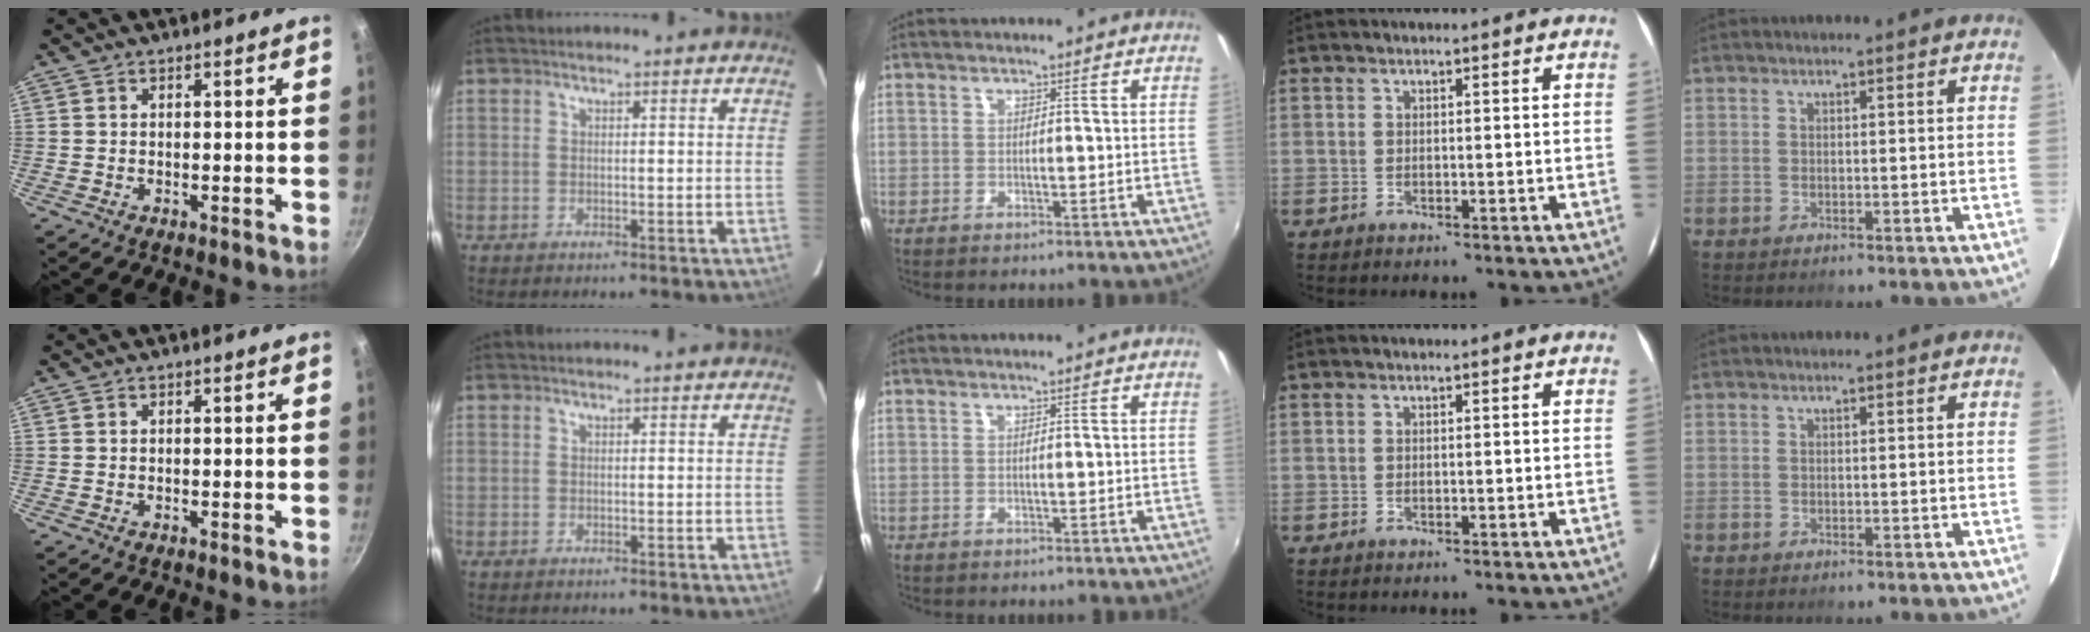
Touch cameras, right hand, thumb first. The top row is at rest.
{}